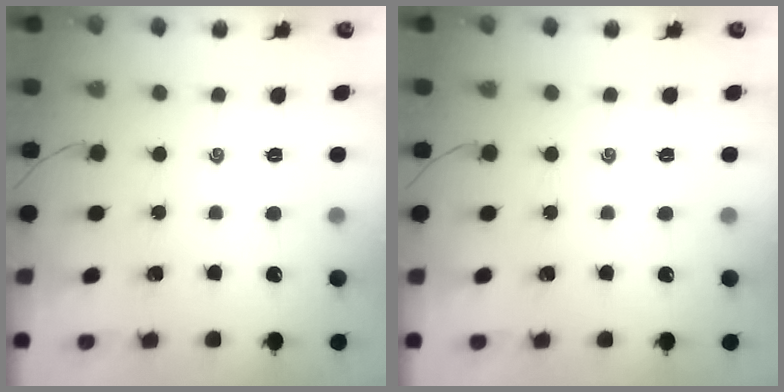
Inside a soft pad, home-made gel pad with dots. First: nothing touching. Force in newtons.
{"total": 0.0}